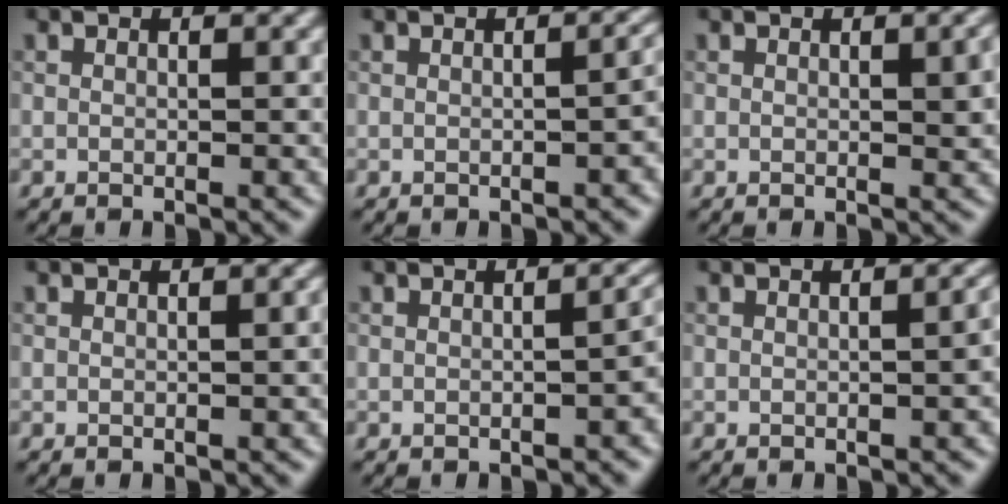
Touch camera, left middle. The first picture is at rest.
{"total": 2.5, "force": [-0.7, 1.0, 2.1], "torque": [-0.023, 0.005, -0.008]}
{"total": 1.9, "force": [0.3, 0.4, 1.8], "torque": [-0.022, 0.000, 0.005]}
{"total": 0.9, "force": [0.0, 0.2, 0.9], "torque": [-0.006, 0.006, 0.000]}
{"total": 2.8, "force": [-0.8, 1.1, 2.4], "torque": [-0.026, 0.005, -0.012]}
{"total": 2.3, "force": [-0.2, 0.9, 2.1], "torque": [-0.018, 0.006, -0.002]}